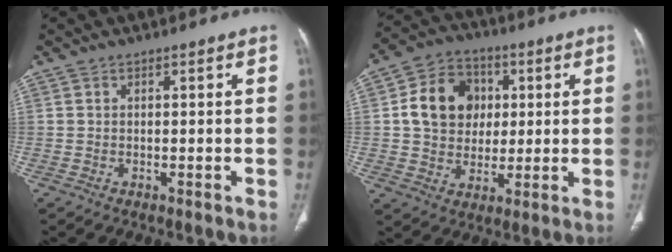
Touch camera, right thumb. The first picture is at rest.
{"total": 13.3, "force": [2.3, 11.1, 7.0], "torque": [-0.091, 0.008, 0.036]}